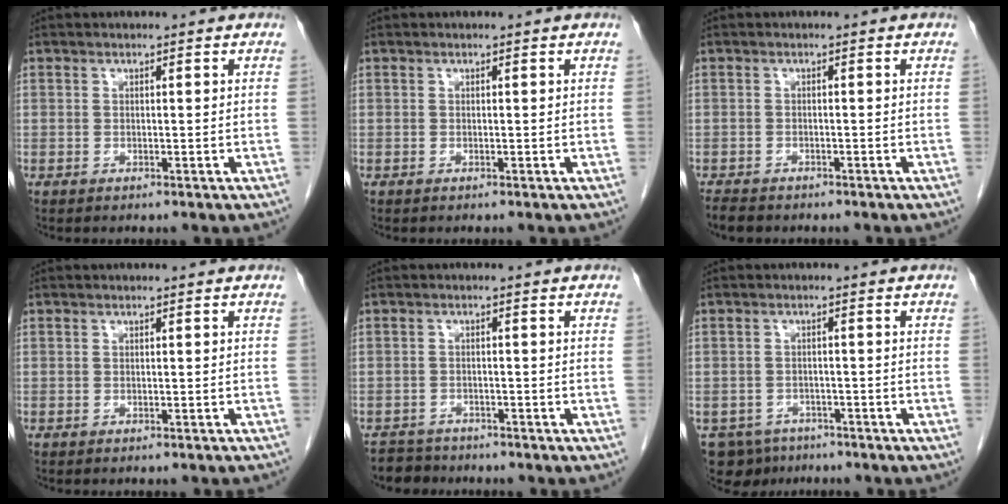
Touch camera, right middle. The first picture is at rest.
{"total": 0.0}
{"total": 3.2, "force": [-2.8, 1.2, 1.2], "torque": [-0.025, -0.006, -0.042]}
{"total": 2.2, "force": [-2.0, 0.3, 0.8], "torque": [-0.015, -0.003, -0.022]}
{"total": 3.7, "force": [-3.3, 1.5, -0.6], "torque": [0.008, -0.003, -0.058]}
{"total": 6.3, "force": [-4.7, 4.1, 0.5], "torque": [-0.007, 0.001, -0.066]}